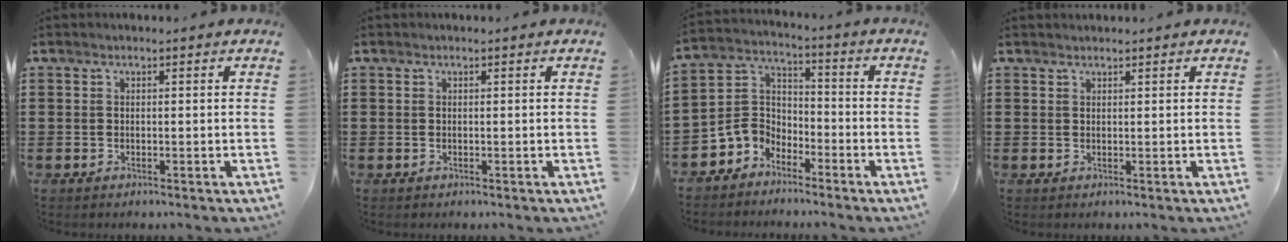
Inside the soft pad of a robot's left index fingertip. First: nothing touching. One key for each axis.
{"total": 0.0}
{"total": 5.3, "fx": -4.0, "fy": 3.5, "fz": 0.1, "tx": -0.034, "ty": 0.009, "tz": -0.089}
{"total": 0.7, "fx": 0.7, "fy": 0.1, "fz": 0.1, "tx": -0.003, "ty": -0.001, "tz": 0.014}